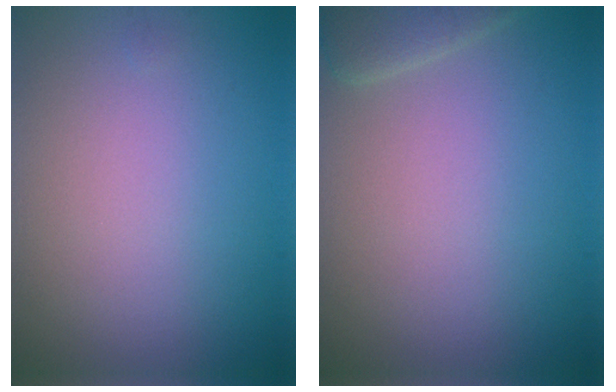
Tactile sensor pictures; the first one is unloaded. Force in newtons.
{"total": 2.2, "press": 2.2, "slide": 0.3}